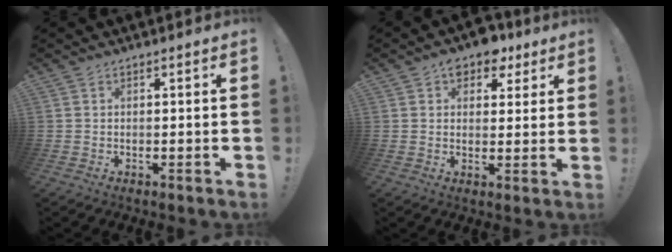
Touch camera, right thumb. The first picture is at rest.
{"total": 7.5, "force": [4.7, 4.8, 3.2], "torque": [-0.044, -0.021, 0.087]}